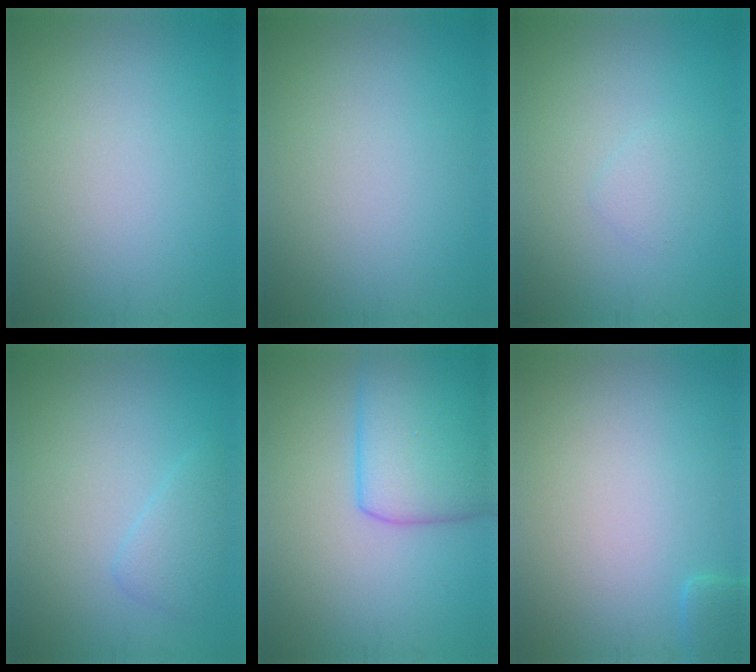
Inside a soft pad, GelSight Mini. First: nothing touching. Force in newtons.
{"total": 0.0}
{"total": 0.9, "press": 0.9, "slide": 0.1}
{"total": 2.0, "press": 2.0, "slide": 0.2}
{"total": 6.6, "press": 6.6, "slide": 0.4}
{"total": 1.1, "press": 1.0, "slide": 0.1}